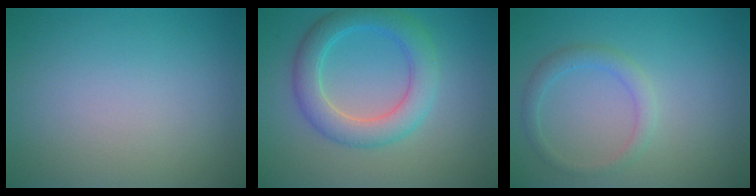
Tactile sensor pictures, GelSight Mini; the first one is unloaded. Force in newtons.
{"total": 4.7, "press": 4.7, "slide": 0.2}
{"total": 1.9, "press": 1.9, "slide": 0.1}